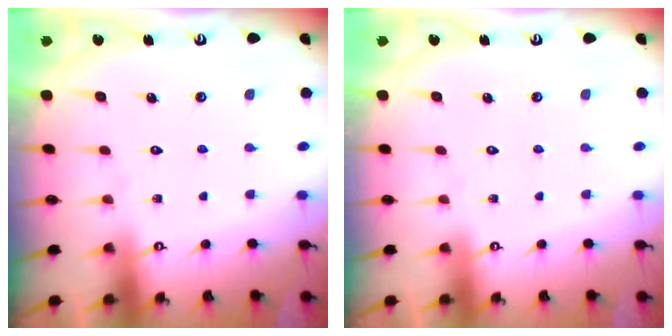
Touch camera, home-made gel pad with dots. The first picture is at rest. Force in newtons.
{"total": 0.0}